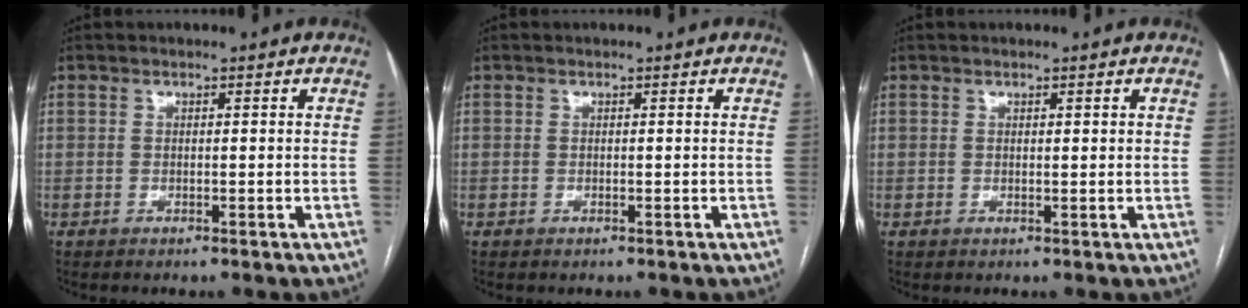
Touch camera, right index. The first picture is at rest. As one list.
[{"total": 0.0}, {"total": 0.8, "force": [0.4, 0.3, 0.6], "torque": [-0.010, 0.002, 0.004]}]